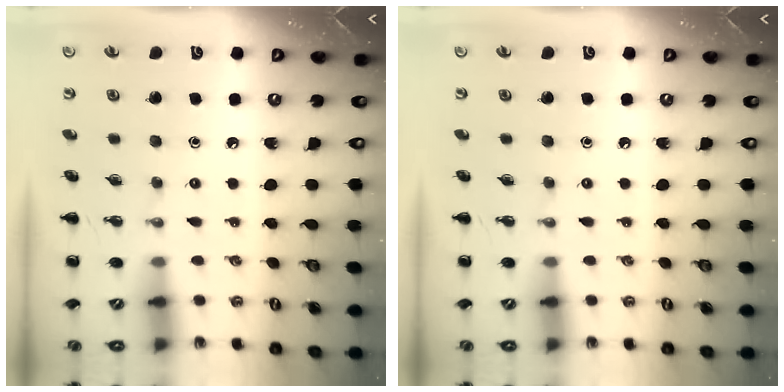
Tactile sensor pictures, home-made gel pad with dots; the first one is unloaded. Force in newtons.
{"total": 0.0}